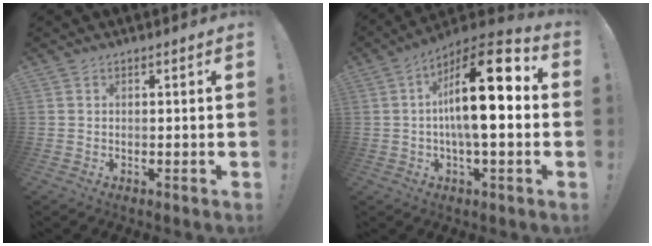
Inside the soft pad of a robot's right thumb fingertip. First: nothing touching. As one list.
[{"total": 18.6, "force": [1.6, 5.7, 17.7], "torque": [-0.285, -0.009, 0.015]}]